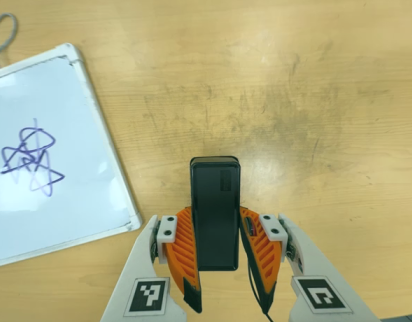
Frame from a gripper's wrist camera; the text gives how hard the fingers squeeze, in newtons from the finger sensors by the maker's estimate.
{"total": 4.1, "left": 2.9, "right": 5.3}